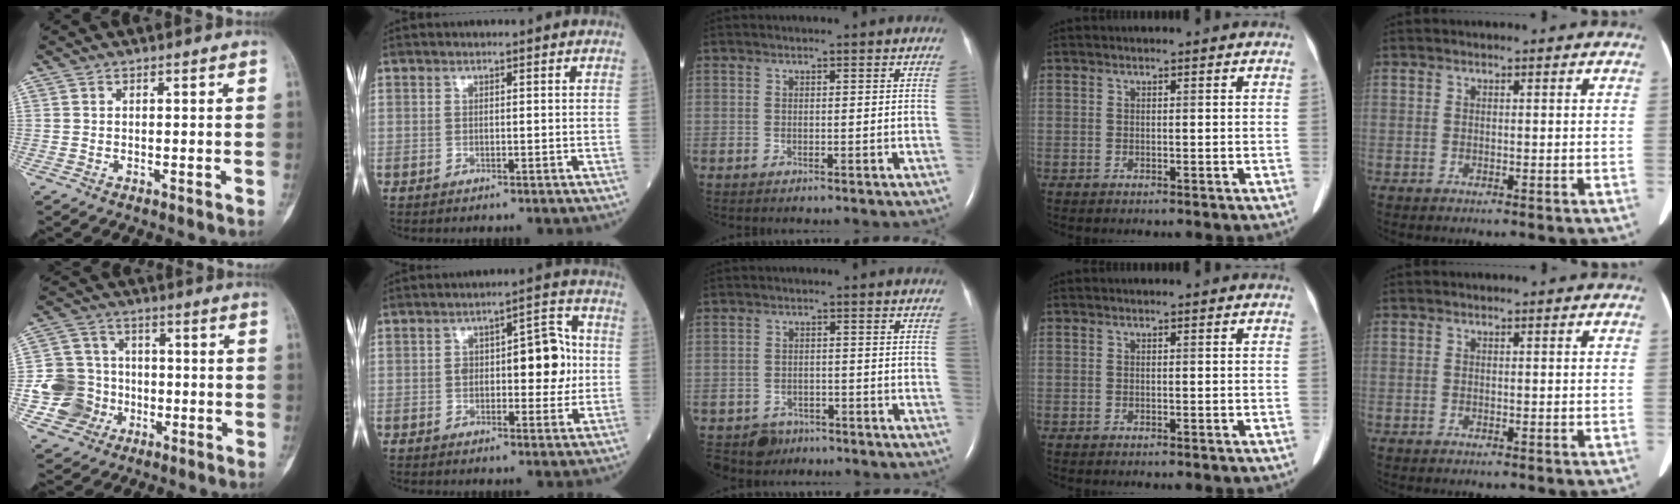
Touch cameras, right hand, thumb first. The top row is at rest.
{"thumb": {"total": 10.9, "force": [-2.4, 10.2, 2.9], "torque": [-0.021, 0.022, -0.042]}, "index": {"total": 9.4, "force": [0.3, 3.9, 8.6], "torque": [-0.116, 0.028, 0.008]}, "middle": {"total": 4.3, "force": [-3.2, 2.8, -0.3], "torque": [0.004, 0.004, -0.050]}}